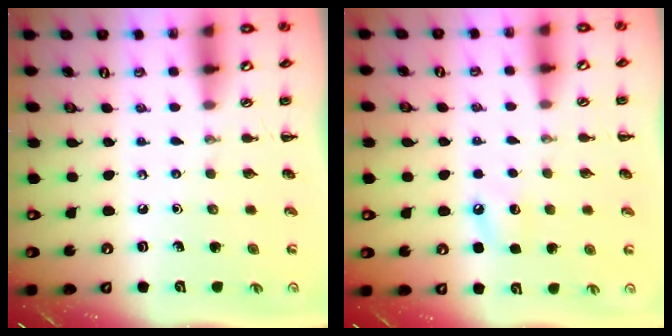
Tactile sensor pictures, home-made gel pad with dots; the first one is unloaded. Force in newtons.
{"total": 5.1, "press": 4.9, "slide": 1.6}